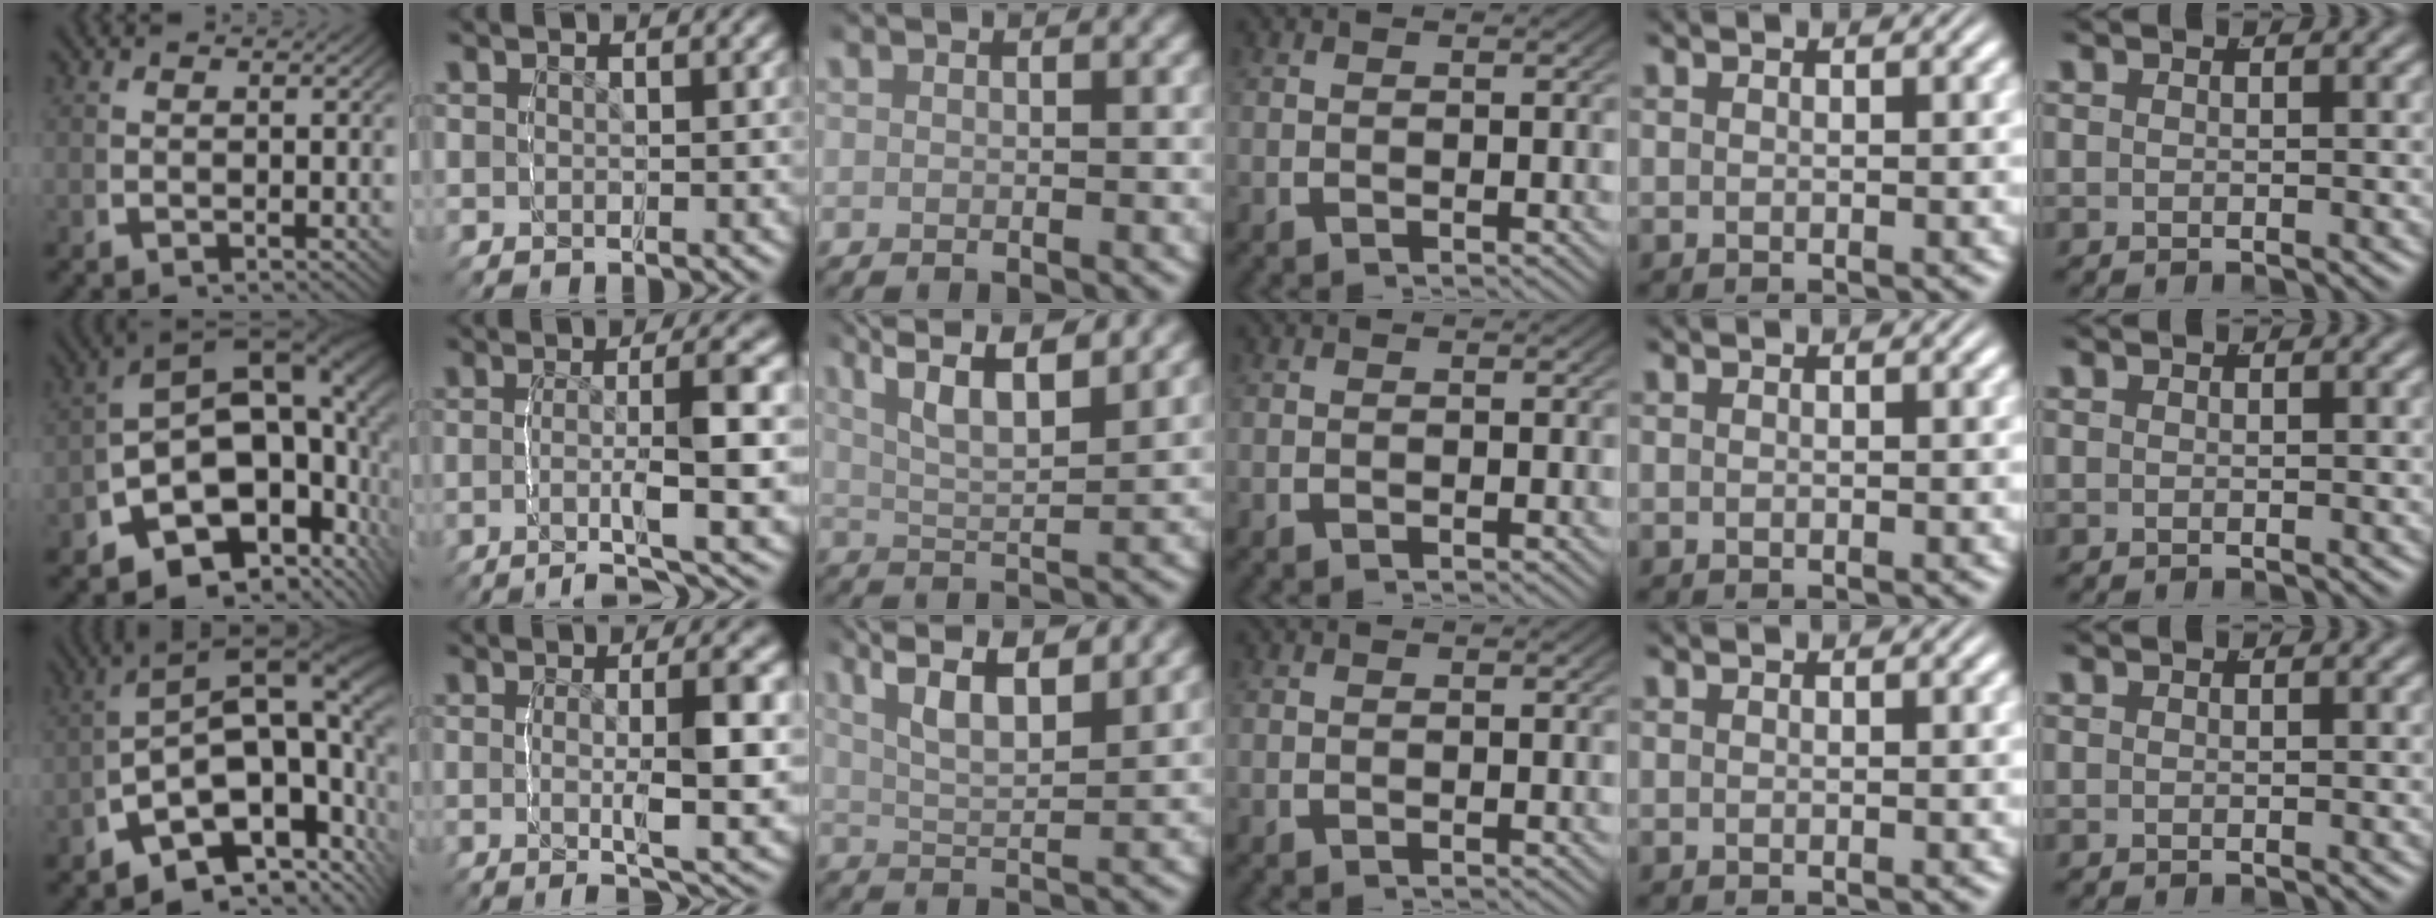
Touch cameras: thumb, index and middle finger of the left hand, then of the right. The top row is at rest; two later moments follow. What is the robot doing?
{"motion": "grasp_and_lifting", "object": "sponge"}